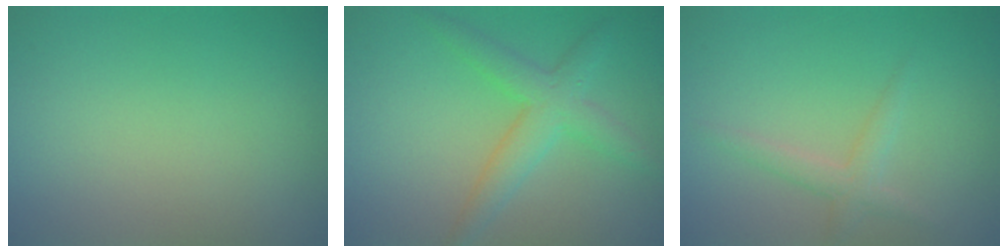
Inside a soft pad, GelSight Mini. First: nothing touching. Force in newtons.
{"total": 3.7, "press": 3.7, "slide": 0.1}
{"total": 1.8, "press": 1.8, "slide": 0.0}